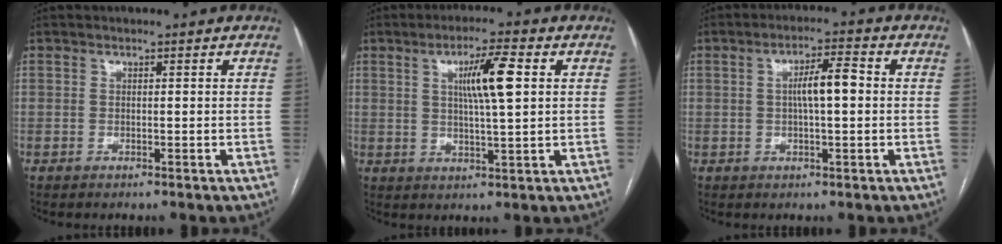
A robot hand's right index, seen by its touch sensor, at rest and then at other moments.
{"total": 7.8, "force": [2.0, 0.4, 7.5], "torque": [-0.131, 0.005, 0.034]}
{"total": 5.4, "force": [0.3, 1.0, 5.3], "torque": [-0.095, 0.014, 0.004]}